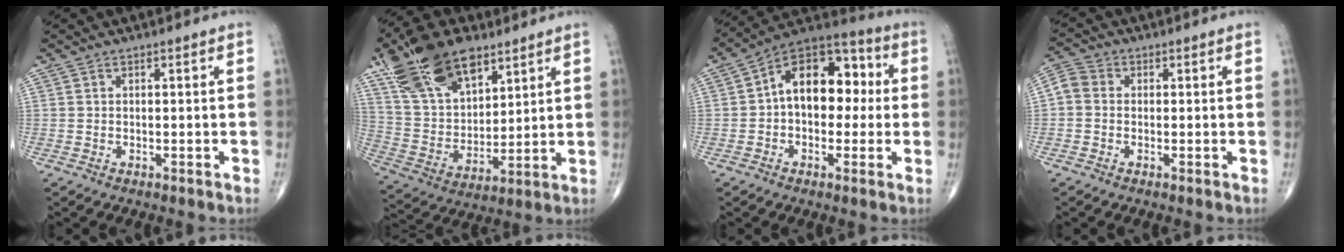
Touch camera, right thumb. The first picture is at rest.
{"total": 20.0, "force": [12.1, 10.3, 12.2], "torque": [-0.203, -0.033, 0.232]}
{"total": 15.2, "force": [1.1, 9.7, 11.6], "torque": [-0.130, 0.044, 0.001]}
{"total": 4.2, "force": [-0.1, 3.5, 2.2], "torque": [-0.042, 0.011, -0.015]}